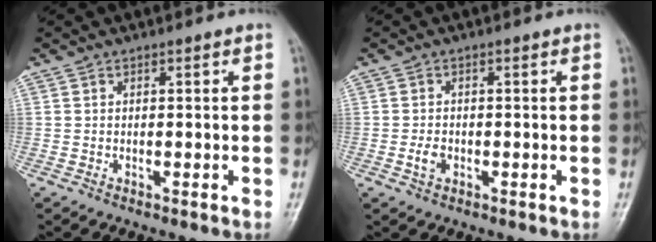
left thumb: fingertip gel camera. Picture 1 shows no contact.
{"total": 2.2, "force": [-0.7, 1.6, 1.4], "torque": [-0.024, 0.003, -0.013]}